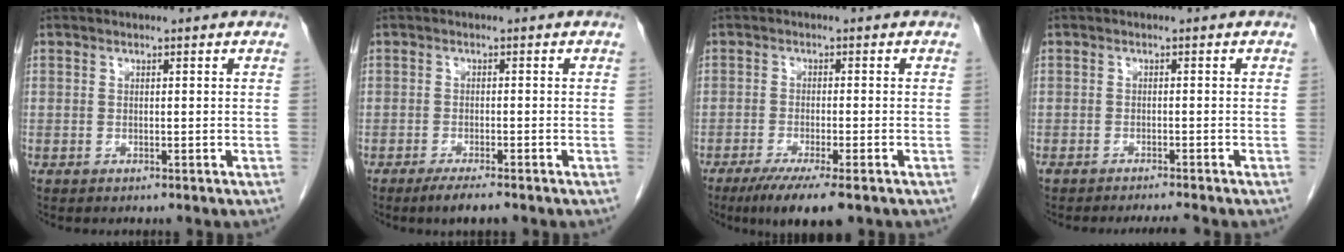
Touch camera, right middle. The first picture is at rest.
{"total": 3.2, "force": [-2.4, 0.2, 2.1], "torque": [-0.038, -0.007, -0.042]}
{"total": 7.5, "force": [-5.0, 0.5, 5.5], "torque": [-0.085, -0.019, -0.078]}
{"total": 3.6, "force": [-3.3, -0.5, 1.3], "torque": [-0.018, -0.005, -0.050]}